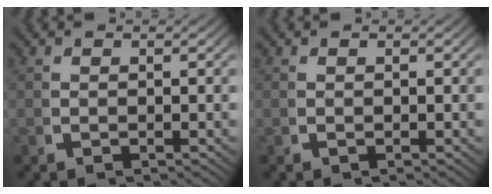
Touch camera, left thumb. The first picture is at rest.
{"total": 0.0}